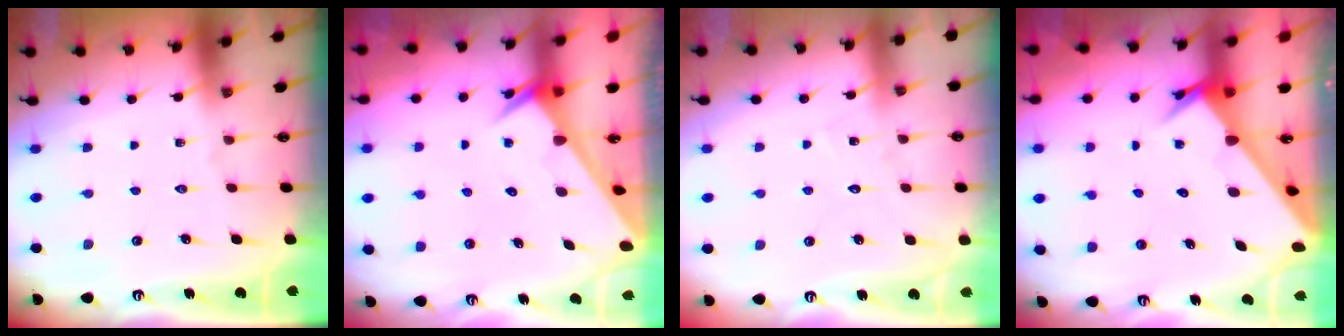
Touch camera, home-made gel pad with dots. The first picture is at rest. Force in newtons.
{"total": 2.5, "press": 2.5, "slide": 0.1}
{"total": 6.7, "press": 6.7, "slide": 0.5}
{"total": 2.4, "press": 2.4, "slide": 0.2}